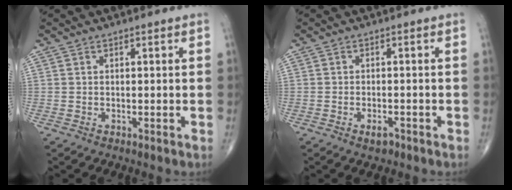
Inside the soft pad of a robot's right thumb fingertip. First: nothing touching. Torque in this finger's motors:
{"motor_torque": [-0.57, -0.04, 0.16, 0.25, 0.00]}